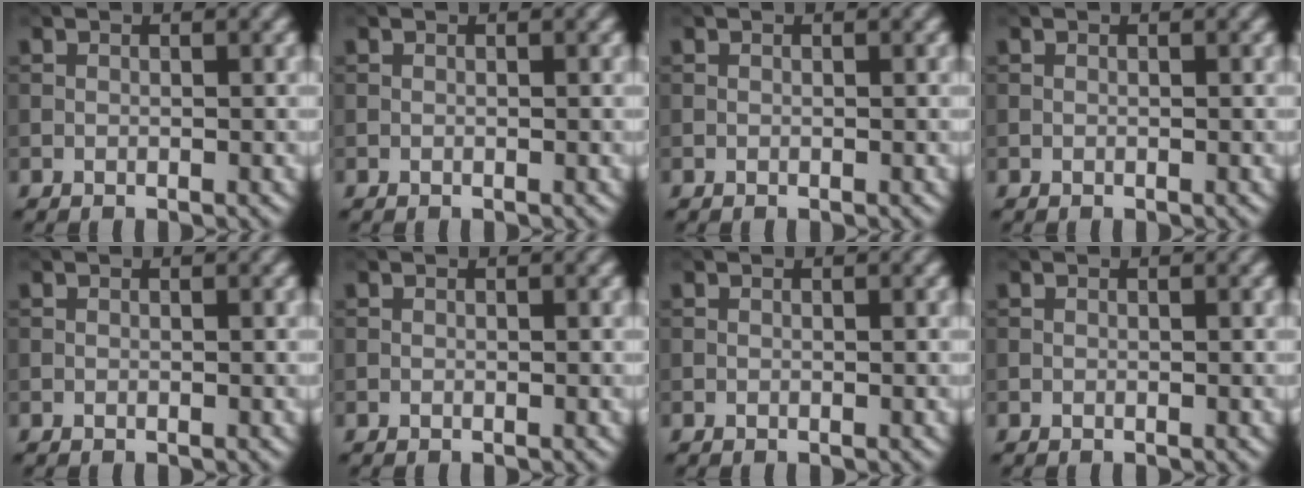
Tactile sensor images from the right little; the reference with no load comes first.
{"total": 0.0}
{"total": 0.0}
{"total": 0.0}
{"total": 0.0}
{"total": 0.0}
{"total": 0.0}
{"total": 0.0}